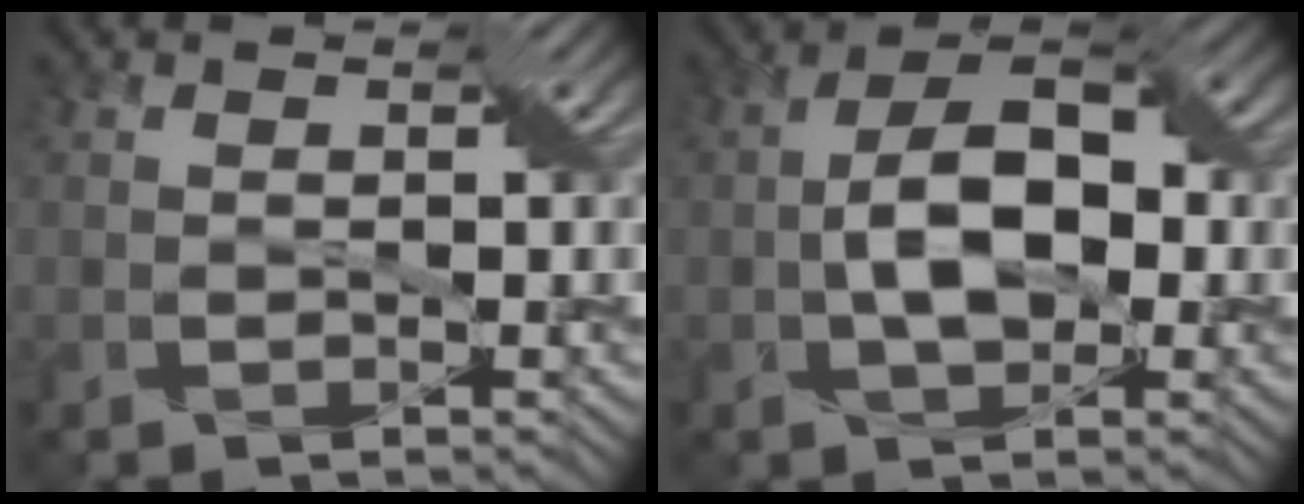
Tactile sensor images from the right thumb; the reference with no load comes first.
{"total": 7.3, "force": [-0.5, 4.2, 5.9], "torque": [-0.107, 0.011, -0.014]}